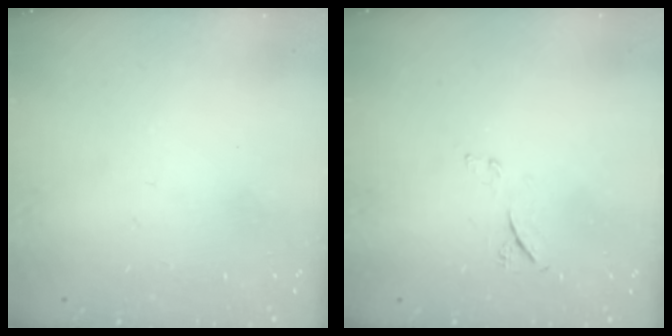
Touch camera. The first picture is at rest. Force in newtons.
{"total": 5.6, "press": 5.6, "slide": 0.7}